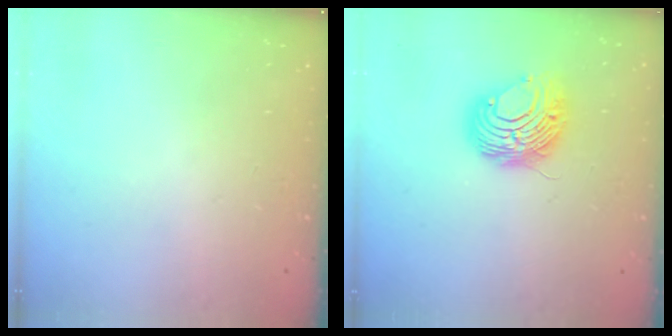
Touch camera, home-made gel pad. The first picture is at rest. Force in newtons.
{"total": 9.1, "press": 9.1, "slide": 0.6}